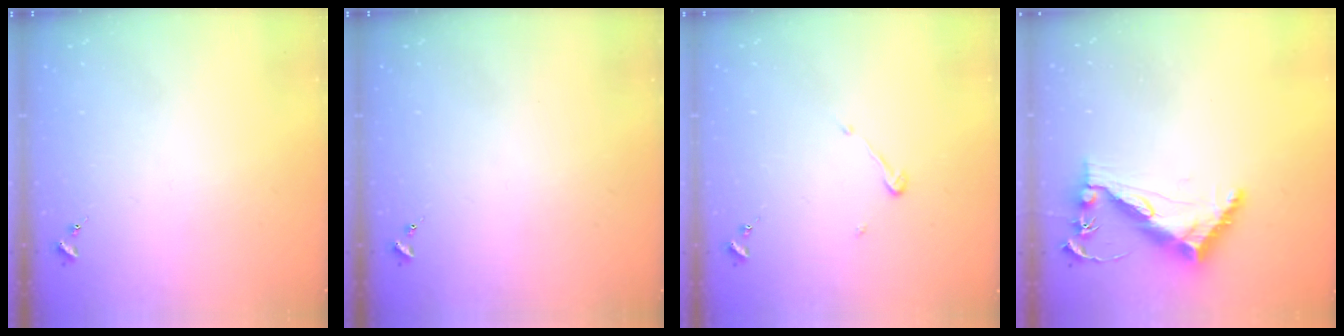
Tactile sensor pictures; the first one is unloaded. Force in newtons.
{"total": 0.0}
{"total": 3.7, "press": 3.7, "slide": 0.3}
{"total": 12.8, "press": 12.8, "slide": 0.8}